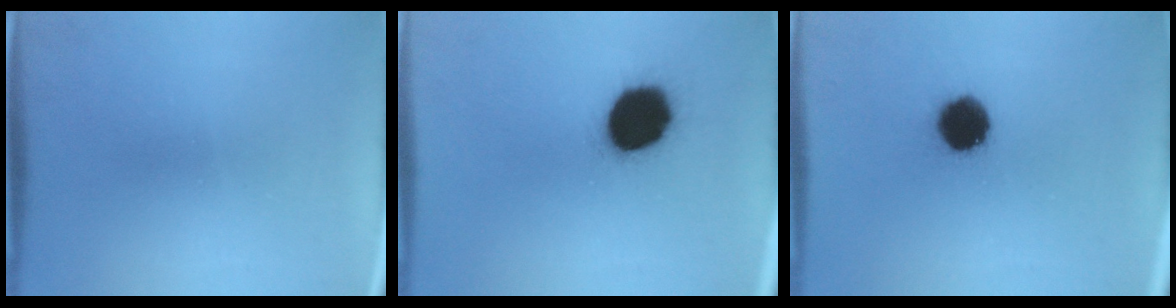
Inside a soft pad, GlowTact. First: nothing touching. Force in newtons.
{"total": 18.1}
{"total": 10.8}